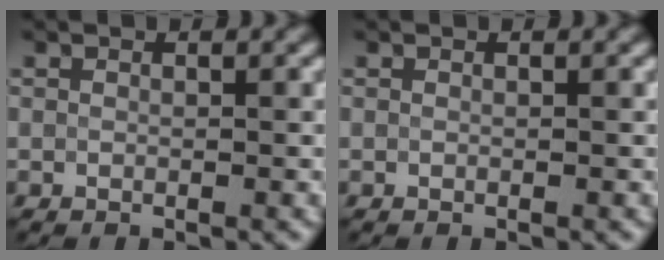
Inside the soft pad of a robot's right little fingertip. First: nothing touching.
{"total": 0.0}